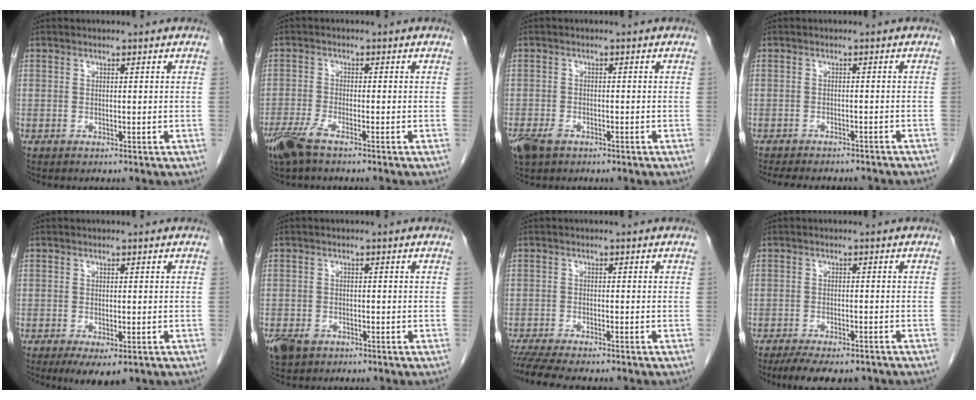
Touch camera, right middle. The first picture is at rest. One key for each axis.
{"total": 5.1, "fx": -3.6, "fy": 0.7, "fz": 3.4, "tx": -0.073, "ty": -0.013, "tz": -0.072}
{"total": 4.5, "fx": -2.9, "fy": 2.5, "fz": 2.3, "tx": -0.049, "ty": -0.006, "tz": -0.048}
{"total": 12.9, "fx": -11.3, "fy": 3.4, "fz": 5.2, "tx": -0.087, "ty": -0.006, "tz": -0.133}
{"total": 5.0, "fx": -2.8, "fy": 1.9, "fz": 3.7, "tx": -0.054, "ty": -0.012, "tz": -0.037}
{"total": 4.4, "fx": -2.7, "fy": 2.9, "fz": 1.8, "tx": -0.033, "ty": -0.002, "tz": -0.041}
{"total": 9.3, "fx": -8.1, "fy": 1.2, "fz": 4.4, "tx": -0.064, "ty": -0.011, "tz": -0.123}
{"total": 10.4, "fx": -8.6, "fy": 3.2, "fz": 5.0, "tx": -0.078, "ty": -0.007, "tz": -0.119}